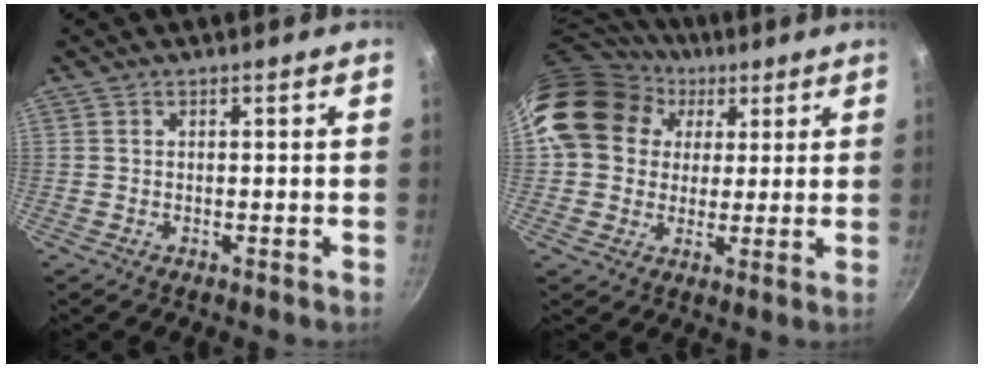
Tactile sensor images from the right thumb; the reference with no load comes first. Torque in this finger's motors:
{"motor_torque": [-0.84, 1.79, 0.37, -0.29, 0.29]}